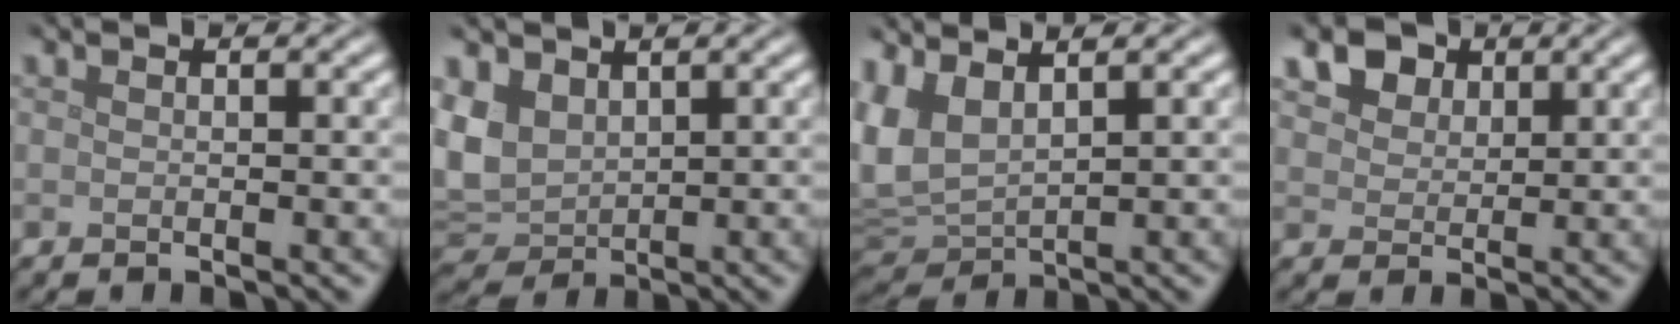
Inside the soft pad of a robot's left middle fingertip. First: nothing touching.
{"total": 5.4, "force": [1.6, 4.0, 3.2], "torque": [-0.091, -0.002, 0.028]}
{"total": 4.7, "force": [2.2, 2.3, 3.4], "torque": [-0.092, 0.003, 0.046]}
{"total": 7.0, "force": [4.4, 4.4, 3.1], "torque": [-0.081, 0.011, 0.069]}